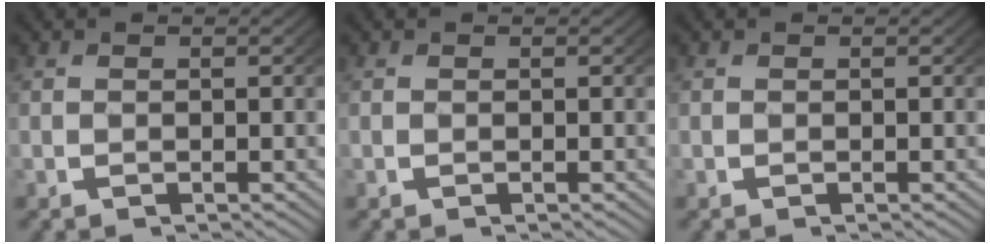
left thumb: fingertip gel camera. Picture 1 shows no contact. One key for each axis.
{"total": 0.0}
{"total": 0.0}